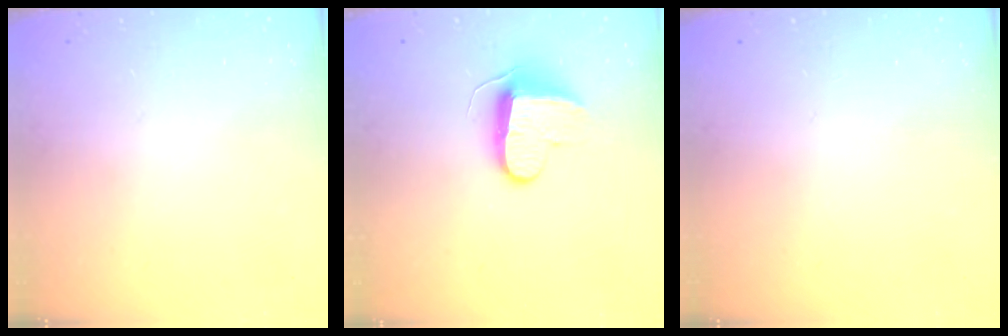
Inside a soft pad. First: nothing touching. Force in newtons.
{"total": 9.6, "press": 9.6, "slide": 0.4}
{"total": 0.0}